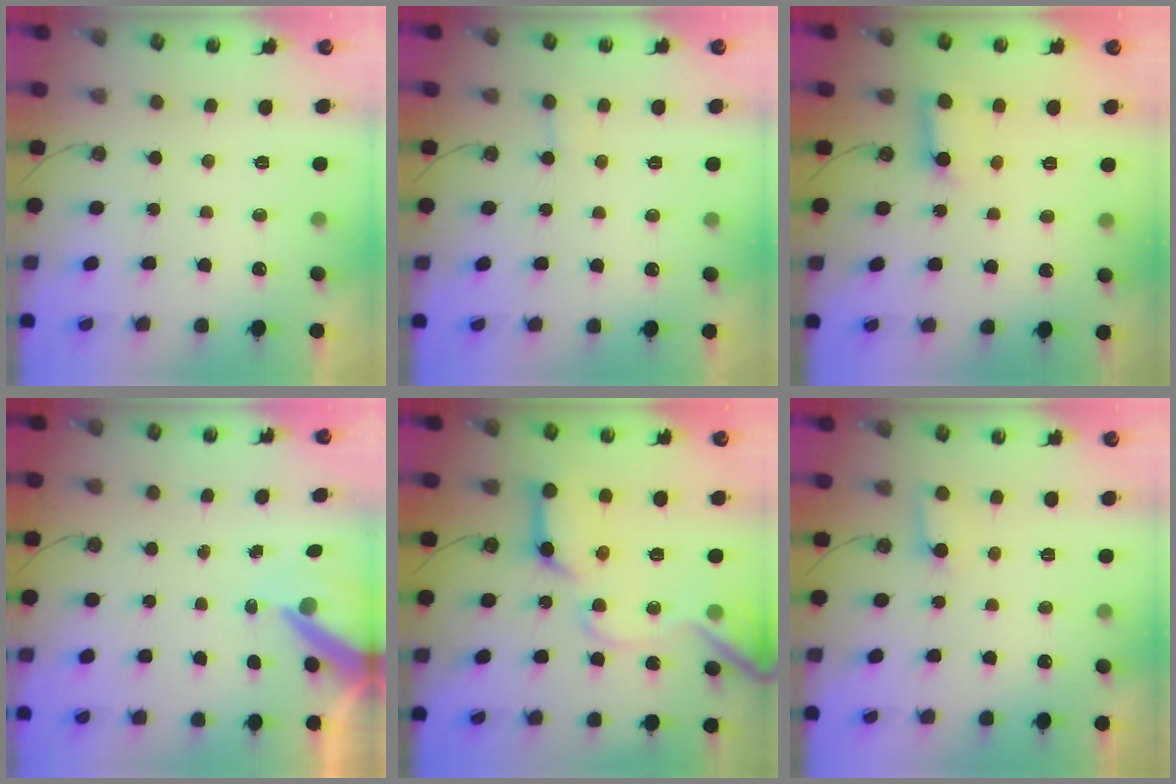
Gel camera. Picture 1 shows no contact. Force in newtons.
{"total": 4.7, "press": 4.6, "slide": 0.4}
{"total": 6.0, "press": 6.0, "slide": 0.7}
{"total": 8.7, "press": 8.7, "slide": 0.6}
{"total": 18.4, "press": 18.2, "slide": 2.0}
{"total": 5.3, "press": 5.3, "slide": 0.4}